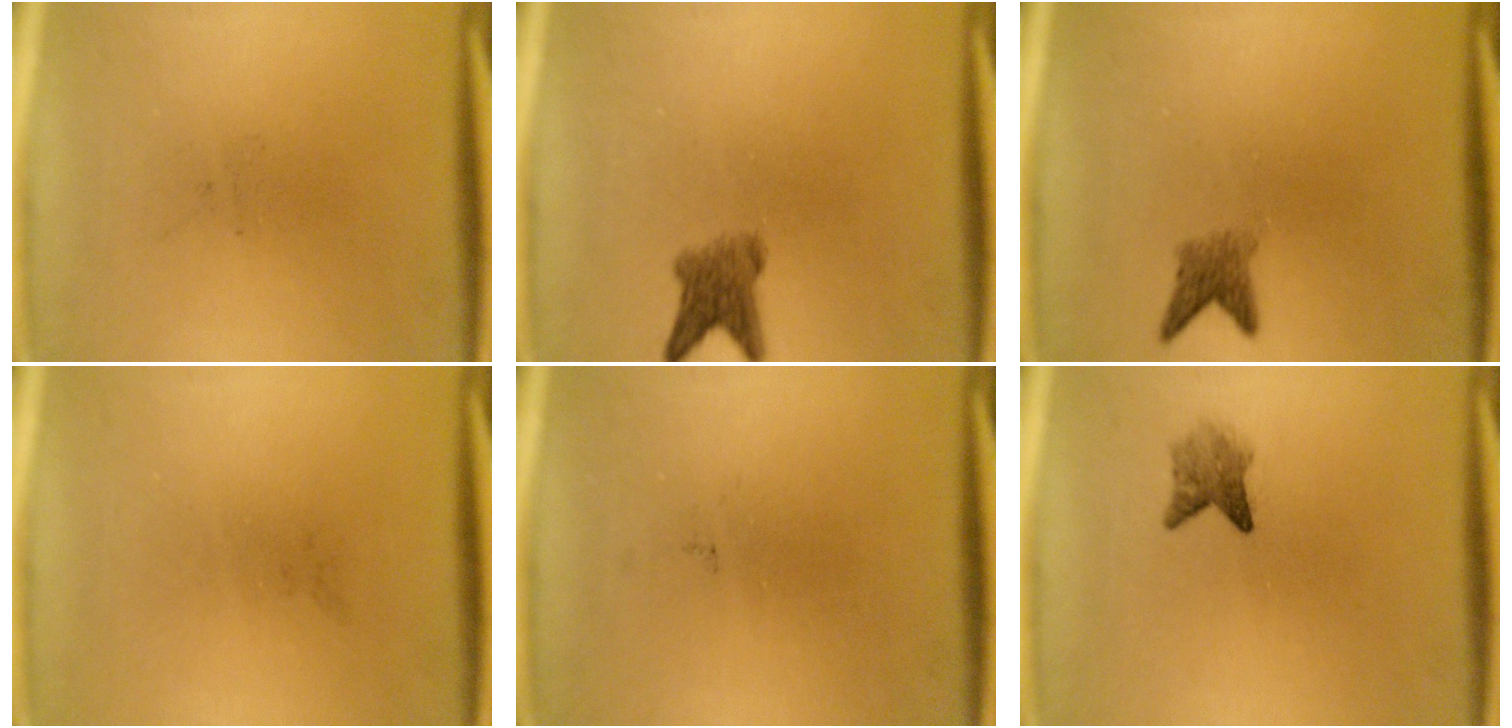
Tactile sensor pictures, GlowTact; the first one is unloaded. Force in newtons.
{"total": 3.9}
{"total": 2.4}
{"total": 0.0}
{"total": 0.0}
{"total": 2.6}